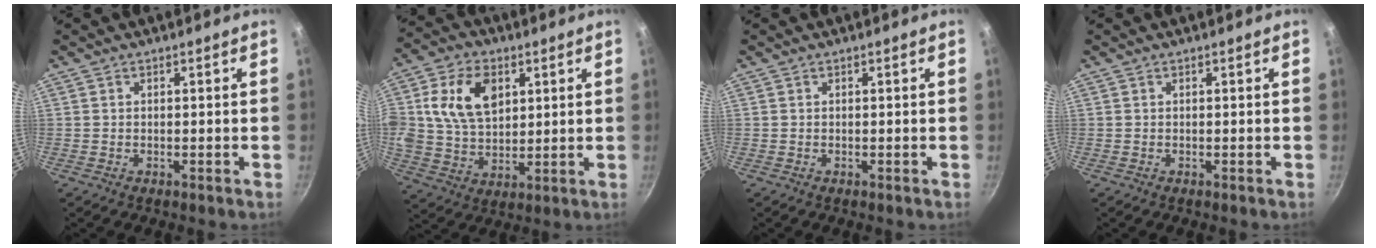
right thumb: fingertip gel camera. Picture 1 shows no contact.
{"total": 14.3, "force": [4.1, 9.8, 9.7], "torque": [-0.159, -0.004, 0.074]}
{"total": 0.0}
{"total": 0.0}